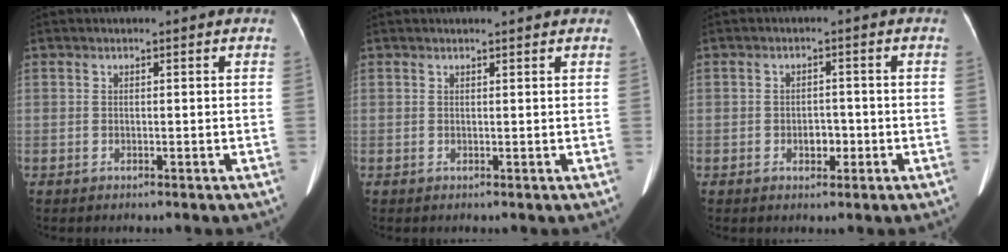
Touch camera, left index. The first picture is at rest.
{"total": 2.5, "force": [2.4, 0.1, 0.8], "torque": [-0.011, 0.012, 0.029]}
{"total": 2.5, "force": [-0.9, 1.6, 1.7], "torque": [-0.024, 0.005, -0.008]}